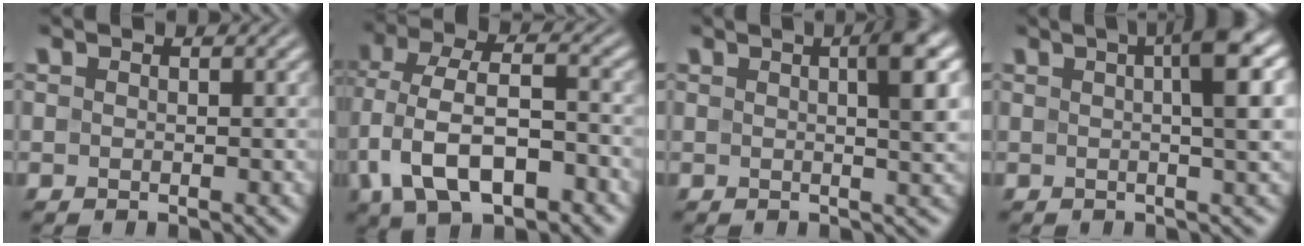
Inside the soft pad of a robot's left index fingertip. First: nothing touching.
{"total": 9.0, "force": [-3.0, 4.9, 6.9], "torque": [-0.141, 0.008, -0.064]}
{"total": 4.0, "force": [0.9, 0.6, 3.8], "torque": [-0.048, 0.008, 0.010]}
{"total": 6.1, "force": [1.3, 1.2, 5.8], "torque": [-0.063, 0.019, 0.014]}